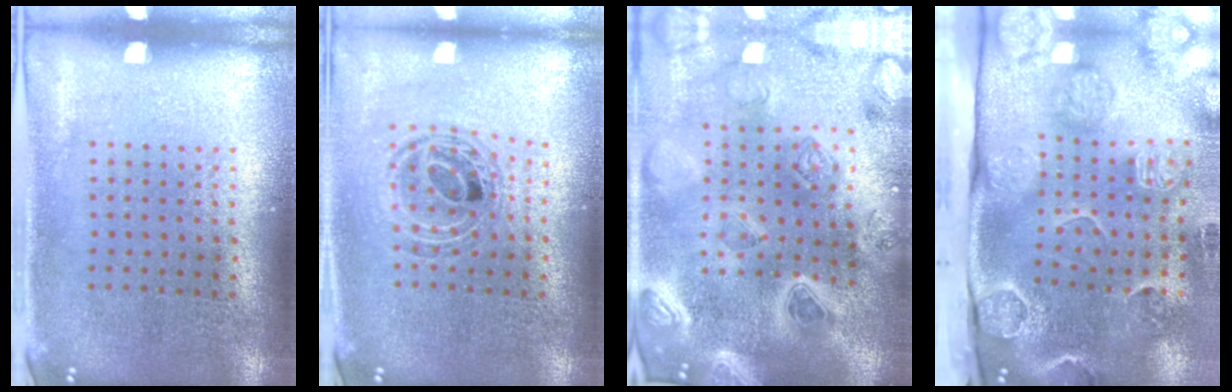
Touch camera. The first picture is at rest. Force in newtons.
{"total": 0.9, "press": 0.9, "slide": 0.2}
{"total": 5.0, "press": 4.3, "slide": 2.7}
{"total": 4.5, "press": 3.4, "slide": 3.0}